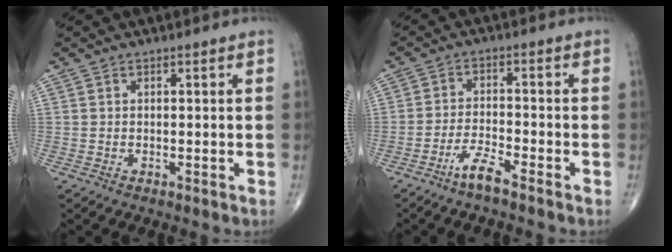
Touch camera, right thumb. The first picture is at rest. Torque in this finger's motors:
{"motor_torque": [0.61, 0.24, 0.14, -0.35, 0.04]}